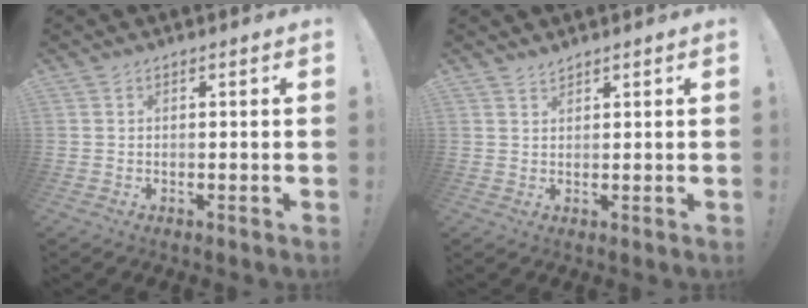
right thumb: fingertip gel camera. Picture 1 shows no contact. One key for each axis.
{"total": 1.8, "fx": 1.7, "fy": 0.5, "fz": 0.3, "tx": 0.000, "ty": -0.010, "tz": 0.031}